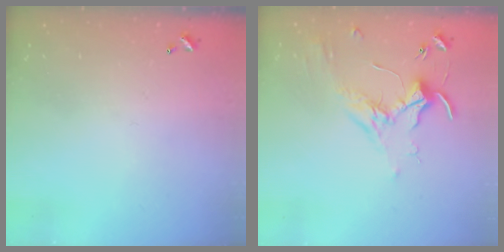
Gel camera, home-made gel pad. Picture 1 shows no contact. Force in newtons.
{"total": 1.8, "press": 1.8, "slide": 0.4}